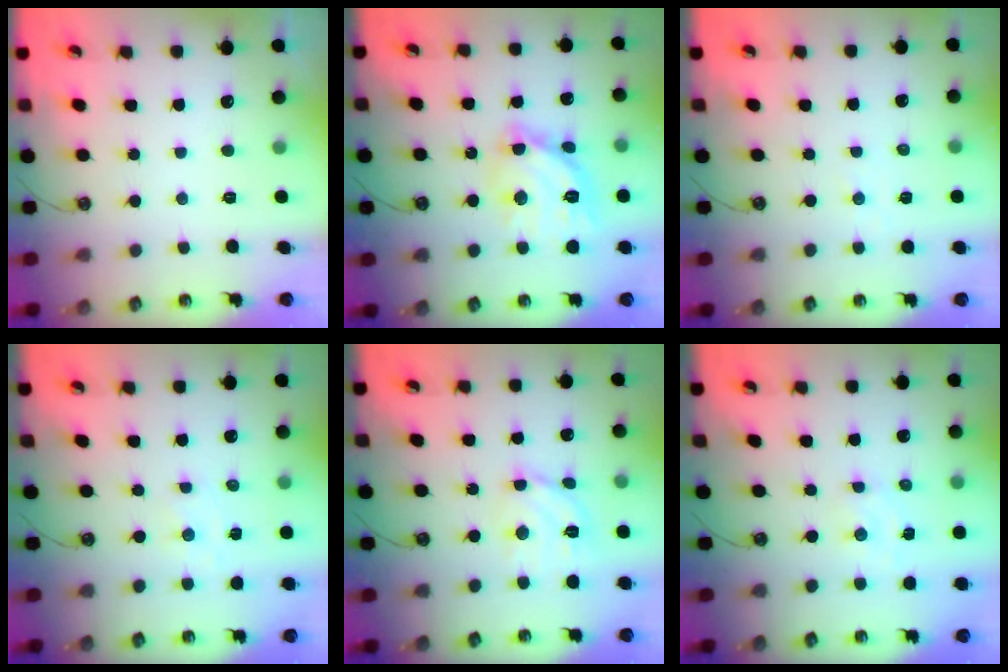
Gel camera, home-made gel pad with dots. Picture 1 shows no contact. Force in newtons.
{"total": 14.0, "press": 13.9, "slide": 1.4}
{"total": 1.1, "press": 1.1, "slide": 0.2}
{"total": 2.5, "press": 2.5, "slide": 0.4}
{"total": 11.7, "press": 11.5, "slide": 1.7}
{"total": 1.9, "press": 1.9, "slide": 0.3}